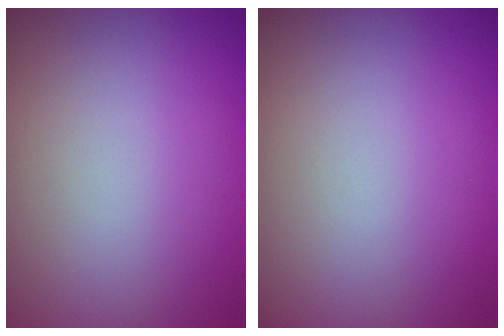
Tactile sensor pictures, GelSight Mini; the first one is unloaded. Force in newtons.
{"total": 0.0}